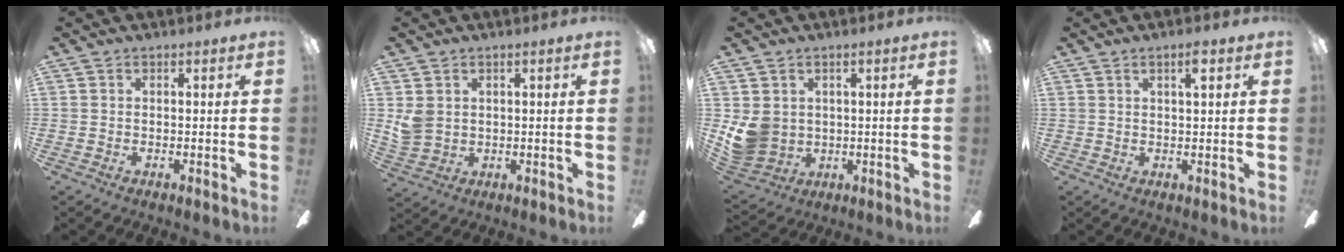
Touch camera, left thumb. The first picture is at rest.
{"total": 4.7, "force": [1.2, 4.1, 2.0], "torque": [-0.036, 0.009, 0.028]}
{"total": 7.9, "force": [1.2, 7.2, 3.1], "torque": [-0.081, -0.004, 0.027]}
{"total": 2.9, "force": [1.8, 0.4, 2.2], "torque": [-0.041, 0.000, 0.028]}